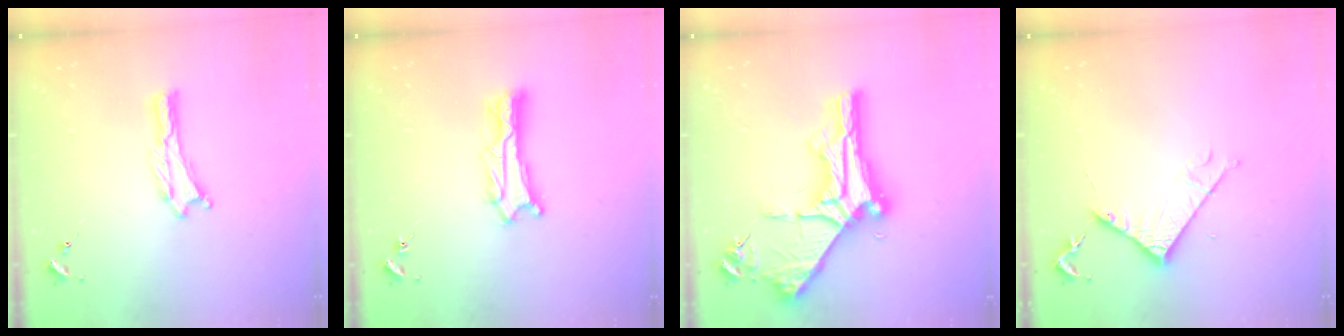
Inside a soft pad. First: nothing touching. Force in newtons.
{"total": 2.2, "press": 2.2, "slide": 0.2}
{"total": 10.3, "press": 10.2, "slide": 1.2}
{"total": 5.1, "press": 5.1, "slide": 0.6}